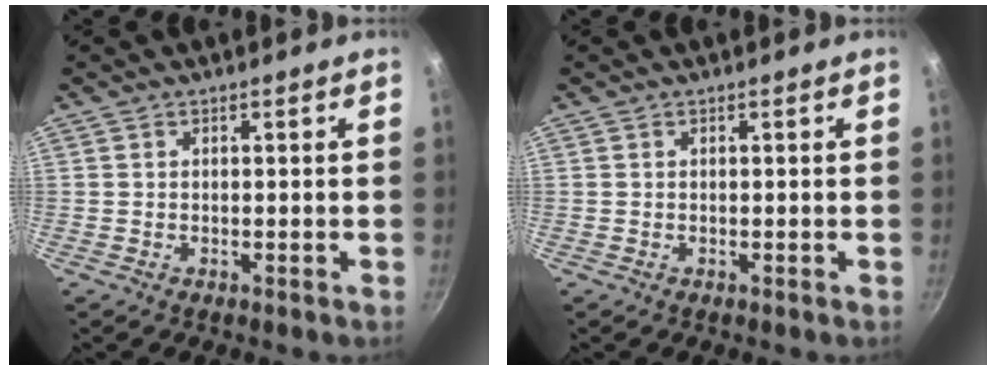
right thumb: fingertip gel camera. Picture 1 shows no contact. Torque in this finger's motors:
{"motor_torque": [0.00, 0.00, 0.00, 0.00, 0.01]}